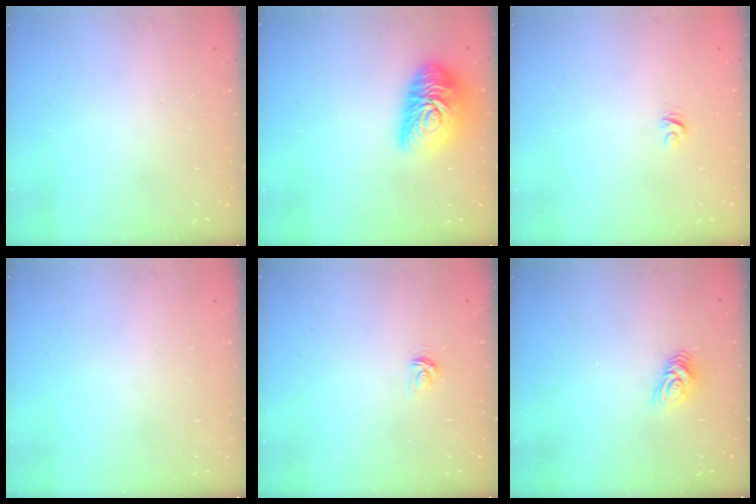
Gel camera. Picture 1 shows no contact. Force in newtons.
{"total": 15.6, "press": 15.6, "slide": 1.2}
{"total": 3.7, "press": 3.7, "slide": 0.2}
{"total": 0.0}
{"total": 2.7, "press": 2.7, "slide": 0.4}
{"total": 7.2, "press": 7.2, "slide": 0.4}